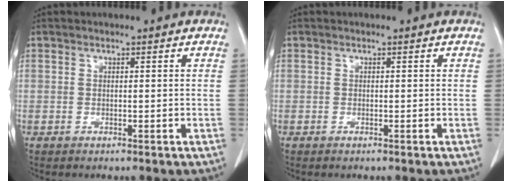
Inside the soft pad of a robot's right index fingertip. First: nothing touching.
{"total": 0.0}